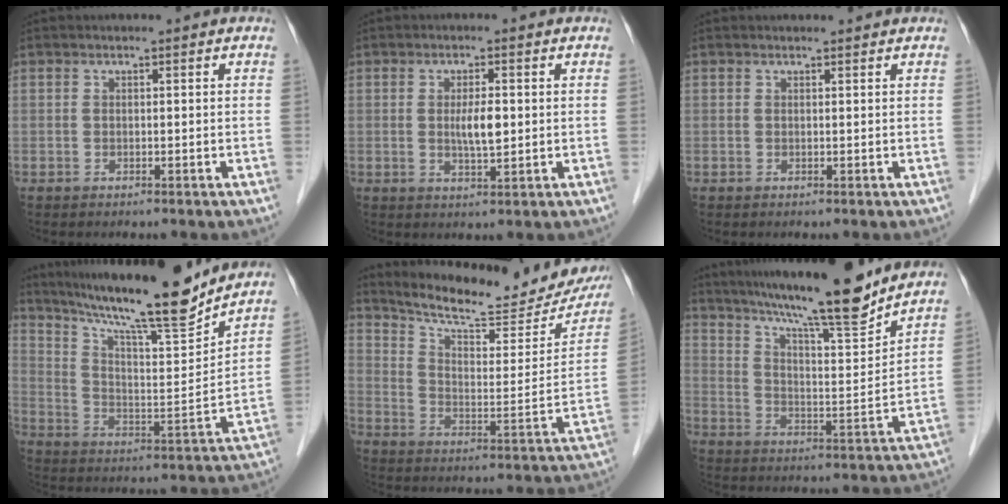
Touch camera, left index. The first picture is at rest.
{"total": 3.8, "force": [0.3, 0.8, 3.7], "torque": [-0.067, -0.003, 0.005]}
{"total": 1.4, "force": [1.3, 0.3, 0.1], "torque": [-0.013, 0.010, 0.015]}
{"total": 19.6, "force": [16.9, 0.6, 9.9], "torque": [-0.170, -0.009, 0.269]}
{"total": 21.9, "force": [19.9, 3.9, 8.1], "torque": [-0.120, -0.039, 0.268]}
{"total": 17.6, "force": [15.0, 0.5, 9.1], "torque": [-0.149, -0.001, 0.233]}